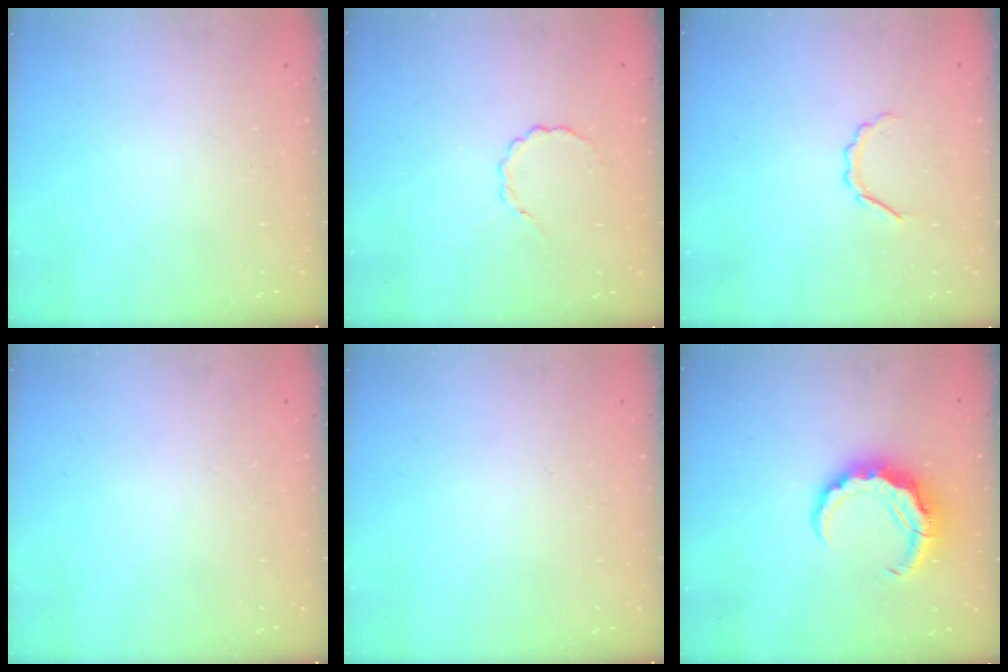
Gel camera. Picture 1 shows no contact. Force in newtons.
{"total": 2.6, "press": 2.5, "slide": 0.9}
{"total": 3.7, "press": 3.6, "slide": 0.6}
{"total": 0.0}
{"total": 0.0}
{"total": 8.3, "press": 8.3, "slide": 0.9}